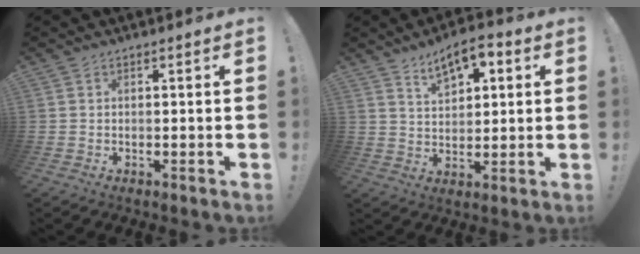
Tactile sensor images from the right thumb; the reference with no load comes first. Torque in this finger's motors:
{"motor_torque": [0.04, 0.08, 0.10, 0.24, 0.12]}